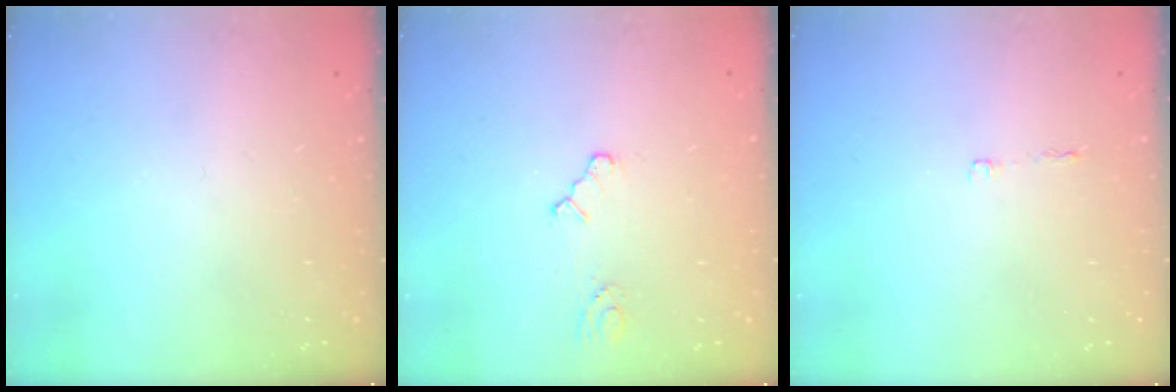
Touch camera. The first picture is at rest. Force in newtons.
{"total": 2.5, "press": 2.5, "slide": 0.3}
{"total": 2.5, "press": 2.4, "slide": 0.4}